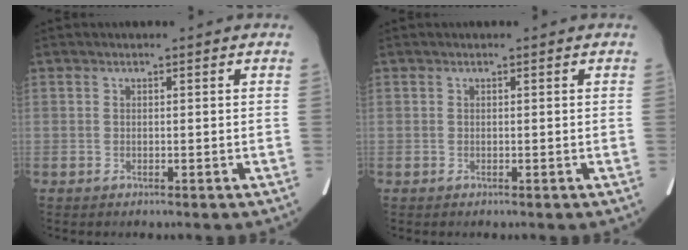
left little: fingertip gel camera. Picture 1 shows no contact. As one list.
[{"total": 0.0}]